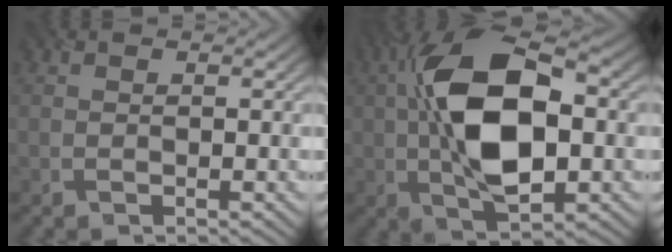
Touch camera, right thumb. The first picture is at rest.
{"total": 14.9, "force": [0.6, 7.6, 12.8], "torque": [-0.246, 0.020, 0.003]}